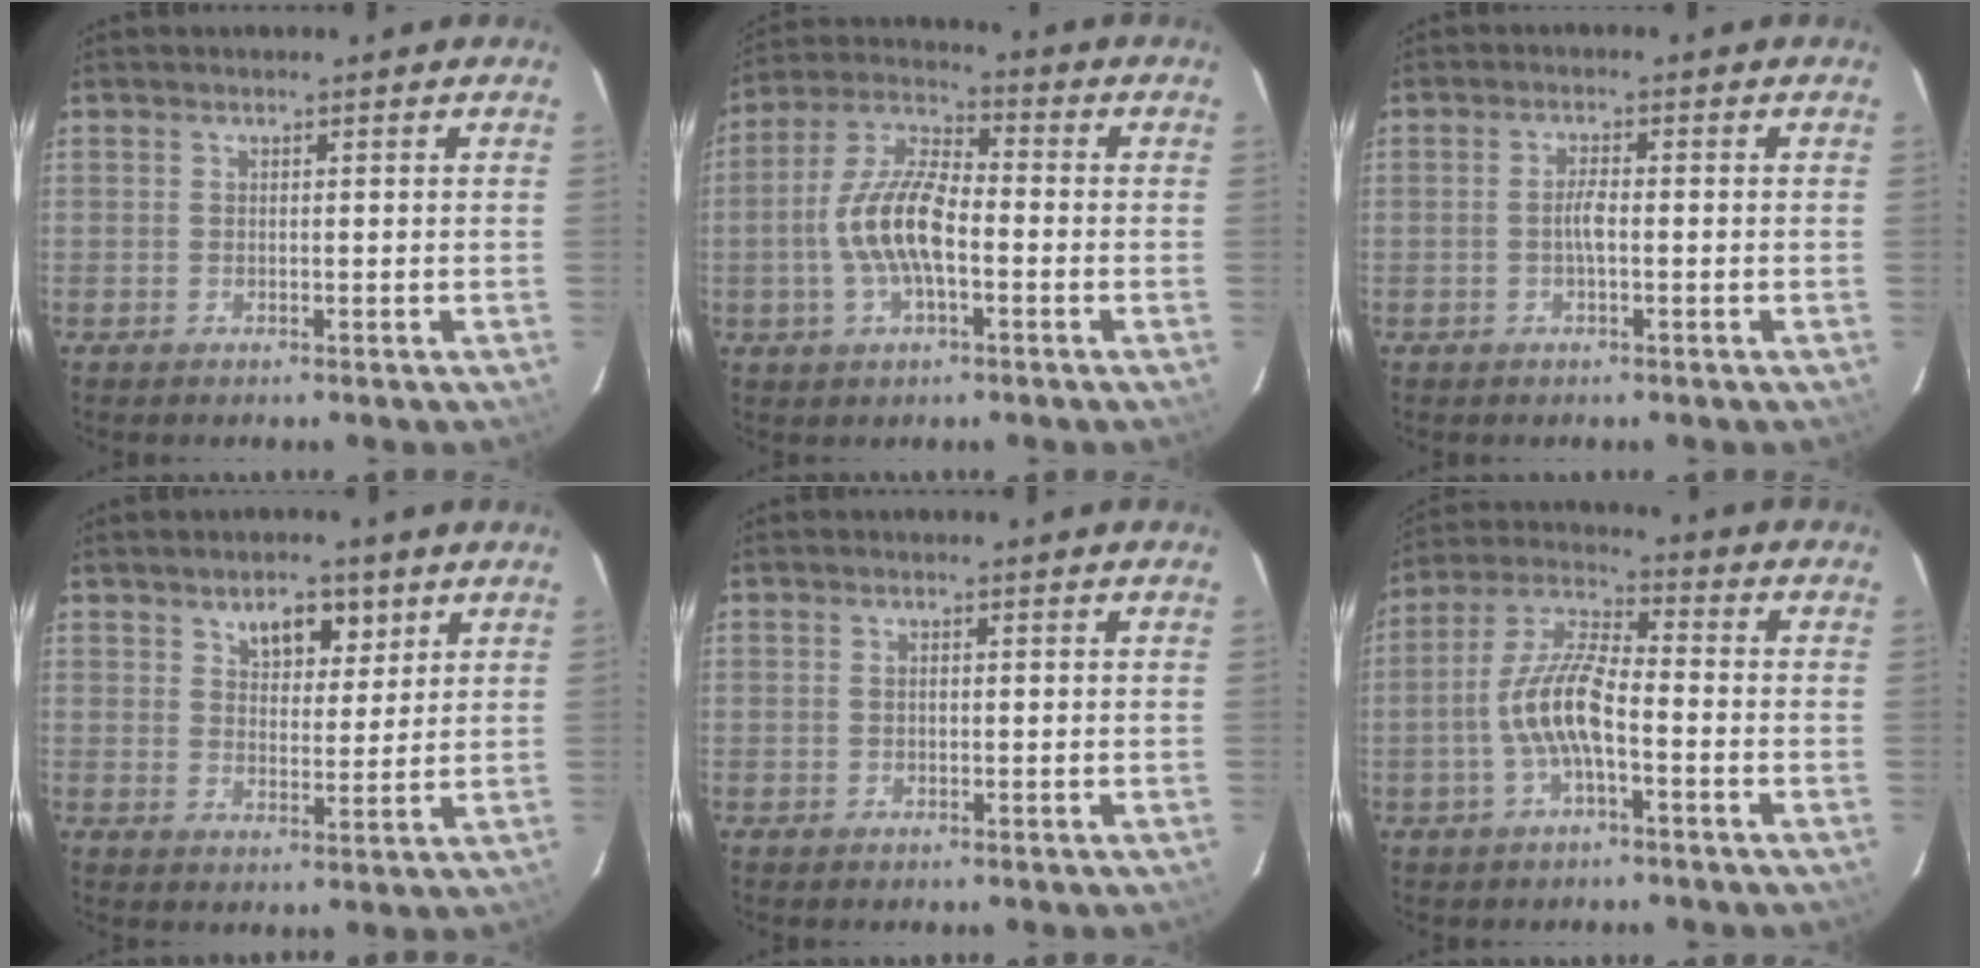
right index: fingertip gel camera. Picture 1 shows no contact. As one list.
[{"total": 11.7, "force": [-2.5, 4.6, 10.4], "torque": [-0.221, 0.010, -0.051]}, {"total": 2.4, "force": [-0.6, 0.4, 2.3], "torque": [-0.046, 0.003, -0.012]}, {"total": 6.5, "force": [3.9, 3.5, 3.9], "torque": [-0.054, 0.002, 0.062]}, {"total": 0.8, "force": [0.0, 0.6, 0.6], "torque": [-0.011, 0.003, 0.000]}, {"total": 10.0, "force": [-3.0, 3.0, 9.1], "torque": [-0.198, 0.010, -0.059]}]